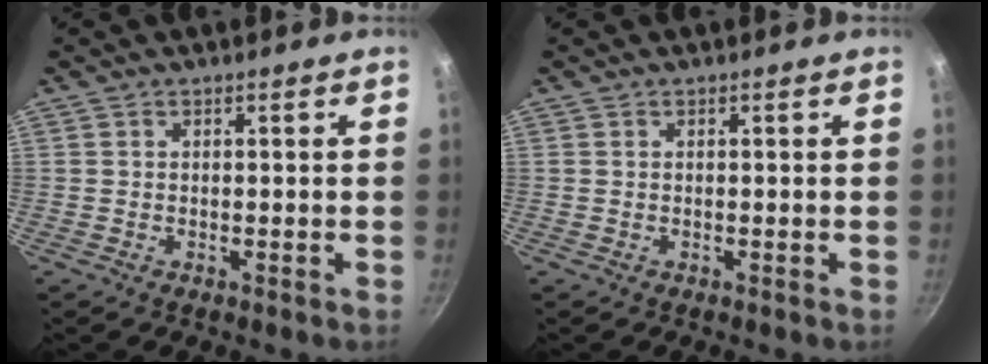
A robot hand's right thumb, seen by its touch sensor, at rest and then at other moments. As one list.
[{"total": 0.0}]